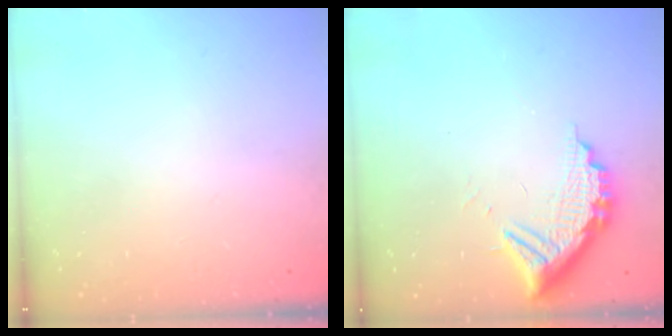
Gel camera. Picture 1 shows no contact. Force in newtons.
{"total": 12.1, "press": 12.1, "slide": 0.6}